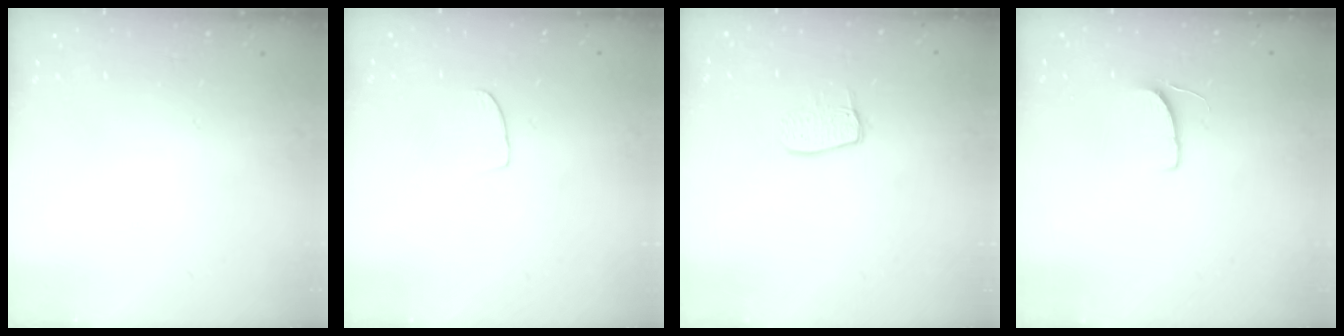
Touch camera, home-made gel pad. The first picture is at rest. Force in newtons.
{"total": 3.7, "press": 3.7, "slide": 0.3}
{"total": 7.5, "press": 7.5, "slide": 0.6}
{"total": 6.4, "press": 6.4, "slide": 0.5}